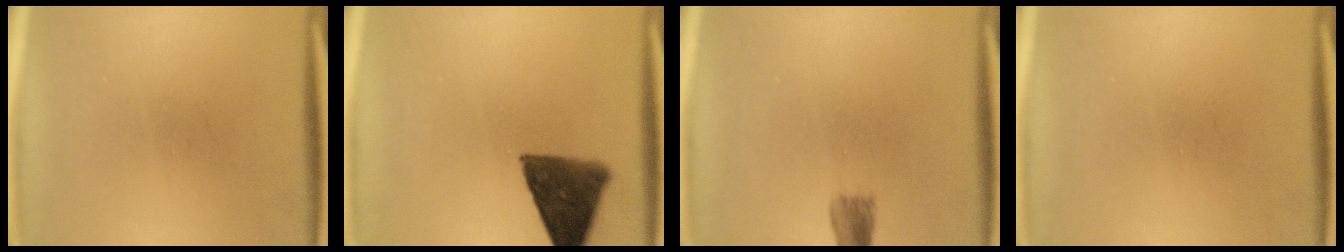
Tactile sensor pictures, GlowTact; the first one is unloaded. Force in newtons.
{"total": 11.1}
{"total": 2.5}
{"total": 0.0}